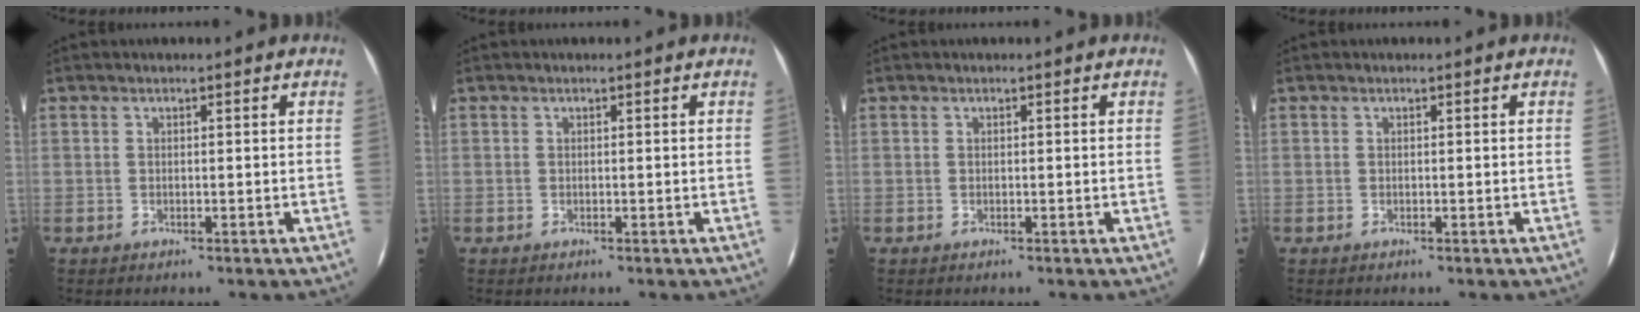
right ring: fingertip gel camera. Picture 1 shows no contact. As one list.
[{"total": 0.0}, {"total": 0.0}, {"total": 0.0}]